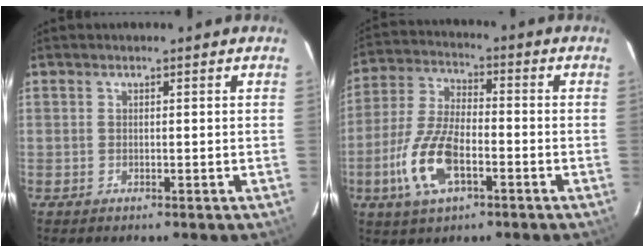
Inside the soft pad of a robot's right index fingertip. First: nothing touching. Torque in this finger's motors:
{"motor_torque": [1.22, -0.92, 0.34, 0.14]}